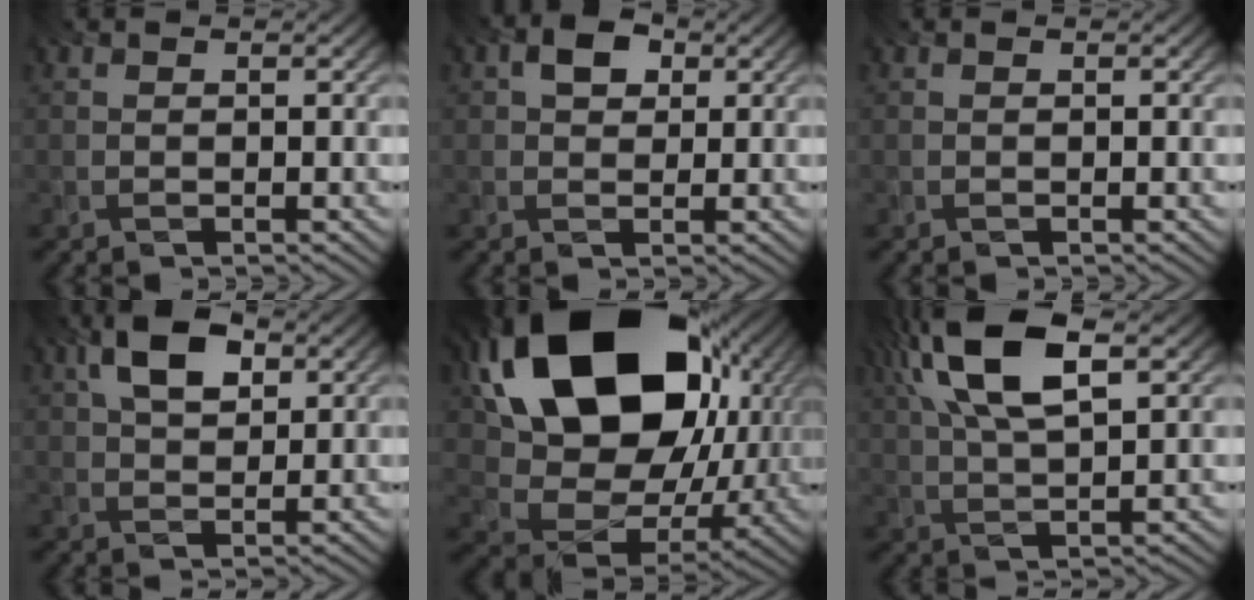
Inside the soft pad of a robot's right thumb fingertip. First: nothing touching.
{"total": 3.5, "force": [1.3, 2.5, 2.1], "torque": [-0.042, 0.007, 0.016]}
{"total": 0.0}
{"total": 6.7, "force": [2.8, 3.8, 4.8], "torque": [-0.098, 0.008, 0.045]}
{"total": 22.0, "force": [7.9, 16.0, 13.0], "torque": [-0.303, -0.012, 0.184]}
{"total": 12.4, "force": [5.6, 4.6, 10.1], "torque": [-0.225, 0.018, 0.103]}